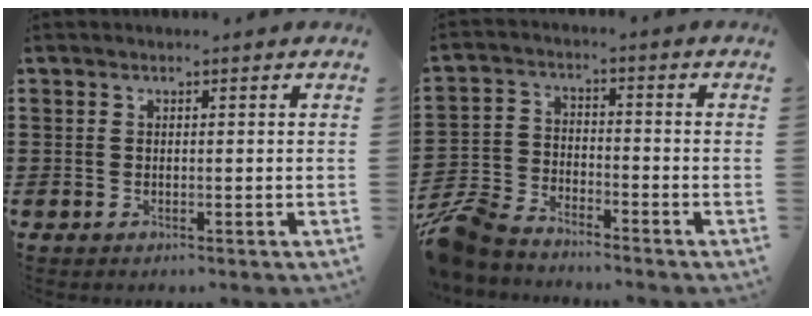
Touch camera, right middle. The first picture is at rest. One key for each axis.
{"total": 7.2, "fx": -6.7, "fy": 1.9, "fz": 1.7, "tx": -0.060, "ty": 0.007, "tz": -0.141}